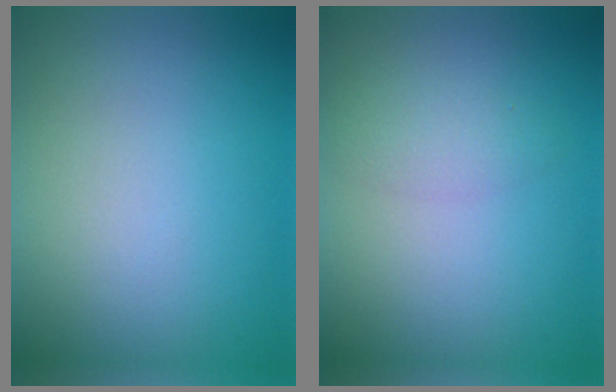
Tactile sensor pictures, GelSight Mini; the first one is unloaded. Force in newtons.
{"total": 1.8, "press": 1.8, "slide": 0.0}